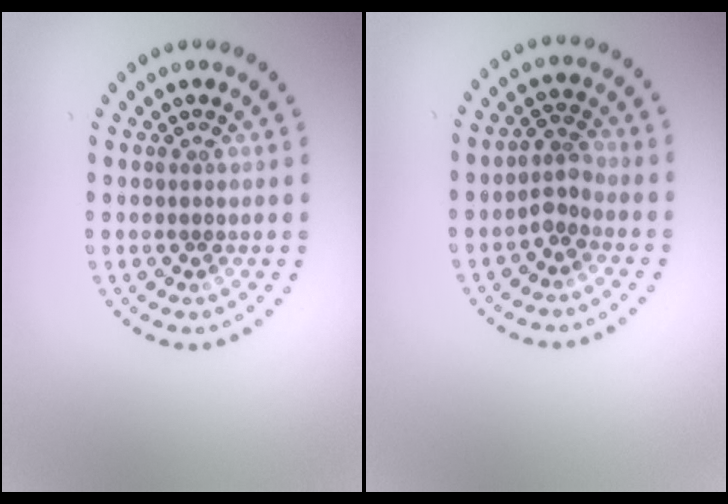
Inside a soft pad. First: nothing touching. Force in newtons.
{"total": 1.9, "press": 1.4, "slide": 1.2}